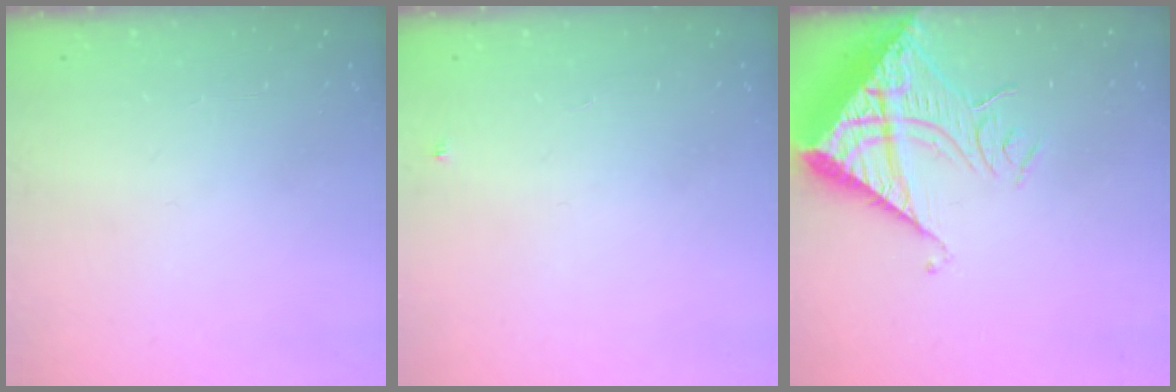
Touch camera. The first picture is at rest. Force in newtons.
{"total": 2.7, "press": 2.7, "slide": 0.4}
{"total": 16.2, "press": 16.1, "slide": 2.1}